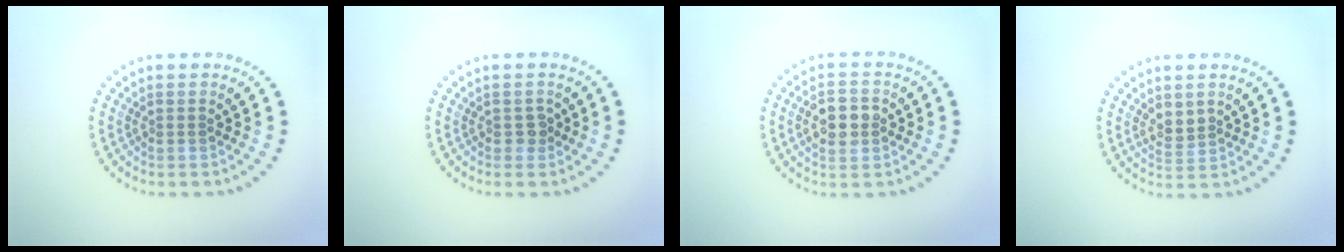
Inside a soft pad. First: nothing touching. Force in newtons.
{"total": 0.9, "press": 0.8, "slide": 0.4}
{"total": 3.6, "press": 3.5, "slide": 0.2}
{"total": 1.4, "press": 1.2, "slide": 0.7}